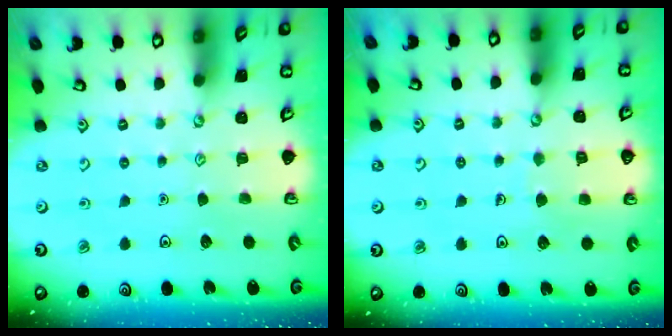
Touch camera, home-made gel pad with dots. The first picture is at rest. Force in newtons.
{"total": 4.8, "press": 4.8, "slide": 0.4}